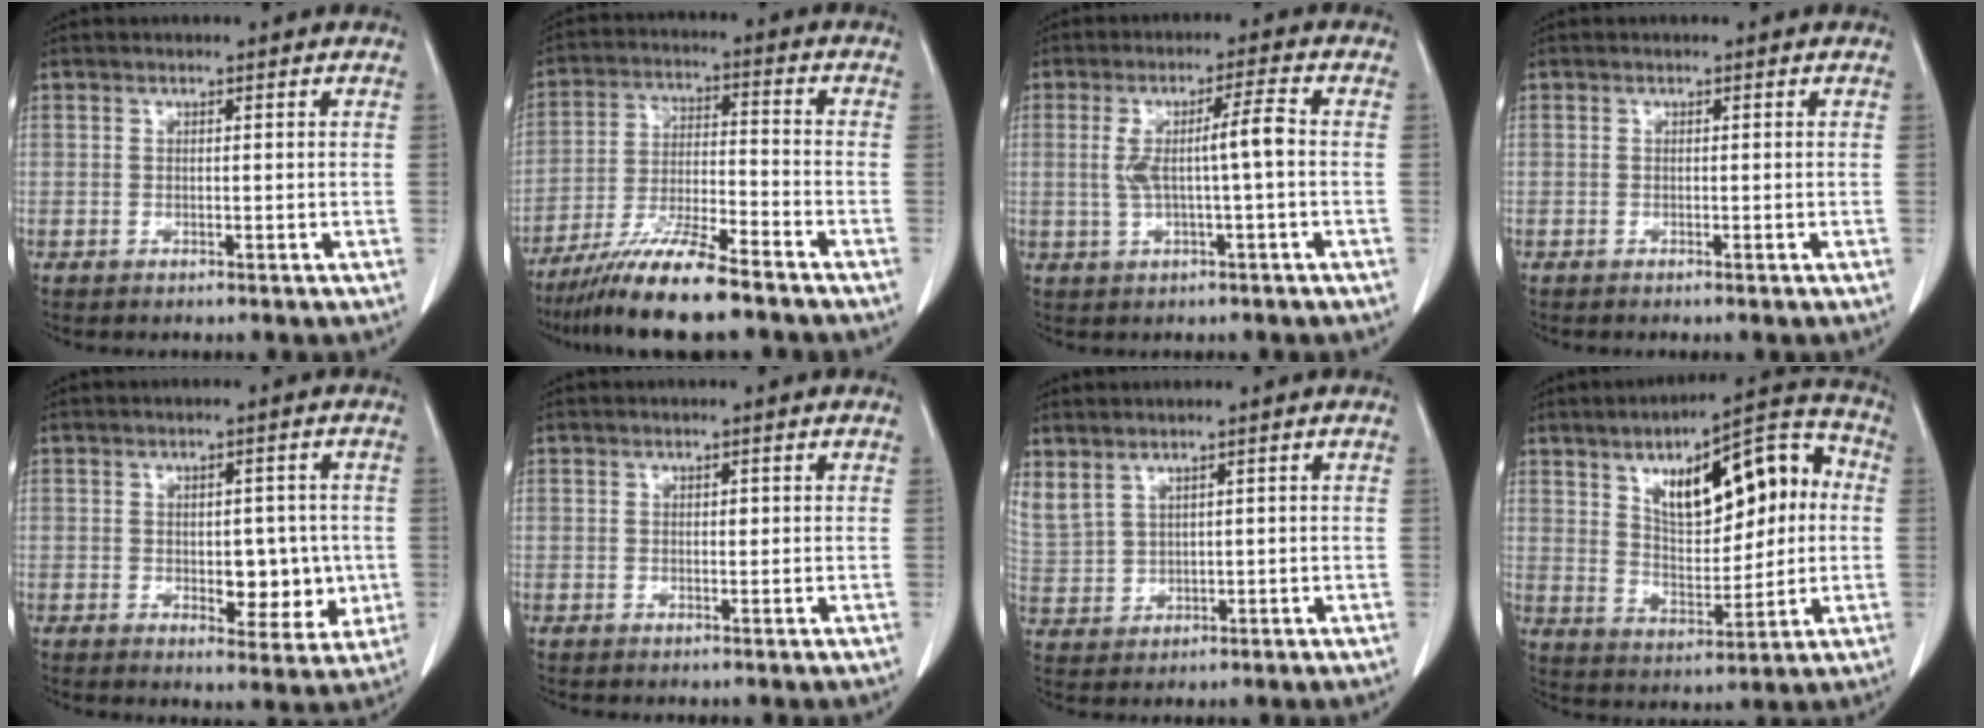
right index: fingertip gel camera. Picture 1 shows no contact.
{"total": 11.7, "force": [-9.2, 0.4, 7.1], "torque": [-0.130, -0.023, -0.166]}
{"total": 6.2, "force": [0.0, 0.3, 6.2], "torque": [-0.117, 0.015, 0.003]}
{"total": 0.0}
{"total": 7.0, "force": [-0.6, 3.9, 5.8], "torque": [-0.058, 0.002, 0.002]}
{"total": 0.7, "force": [0.1, 0.4, 0.5], "torque": [-0.007, 0.001, 0.002]}
{"total": 7.5, "force": [4.6, 4.8, 3.7], "torque": [-0.112, 0.008, 0.115]}
{"total": 17.2, "force": [4.1, 6.7, 15.3], "torque": [-0.219, 0.041, 0.069]}